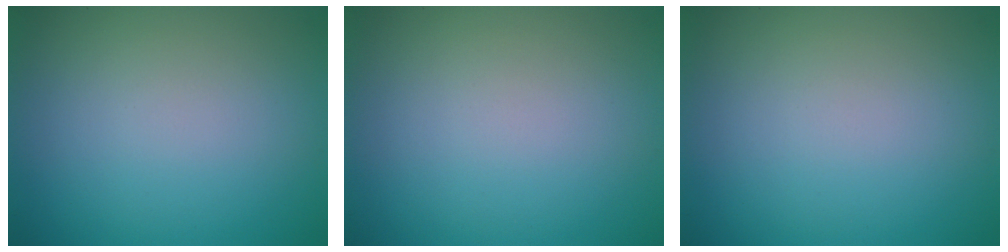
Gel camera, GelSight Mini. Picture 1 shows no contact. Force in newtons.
{"total": 0.0}
{"total": 0.0}